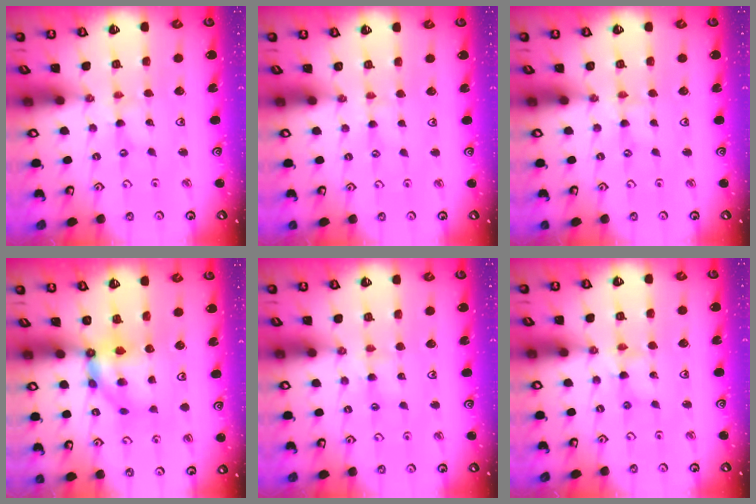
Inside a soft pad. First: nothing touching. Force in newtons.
{"total": 0.0}
{"total": 0.5, "press": 0.5, "slide": 0.2}
{"total": 6.3, "press": 6.3, "slide": 0.4}
{"total": 4.1, "press": 4.1, "slide": 0.7}
{"total": 2.6, "press": 2.6, "slide": 0.3}